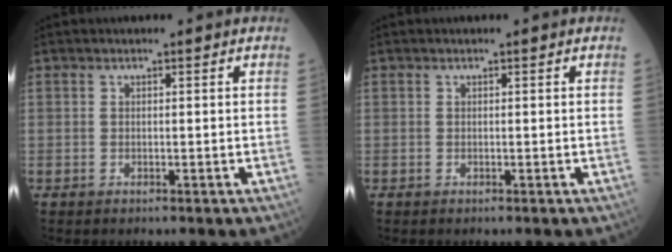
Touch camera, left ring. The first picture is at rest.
{"total": 0.0}